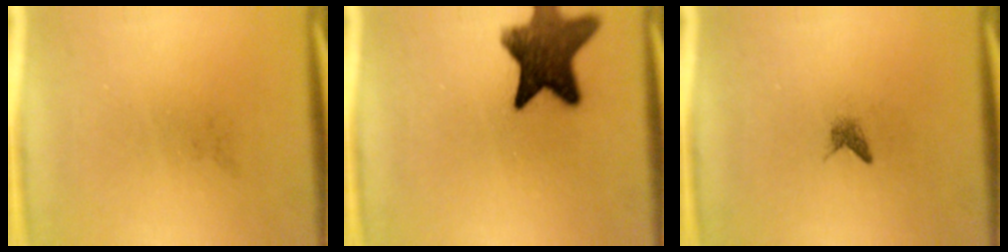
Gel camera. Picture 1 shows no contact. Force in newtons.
{"total": 11.8}
{"total": 1.0}